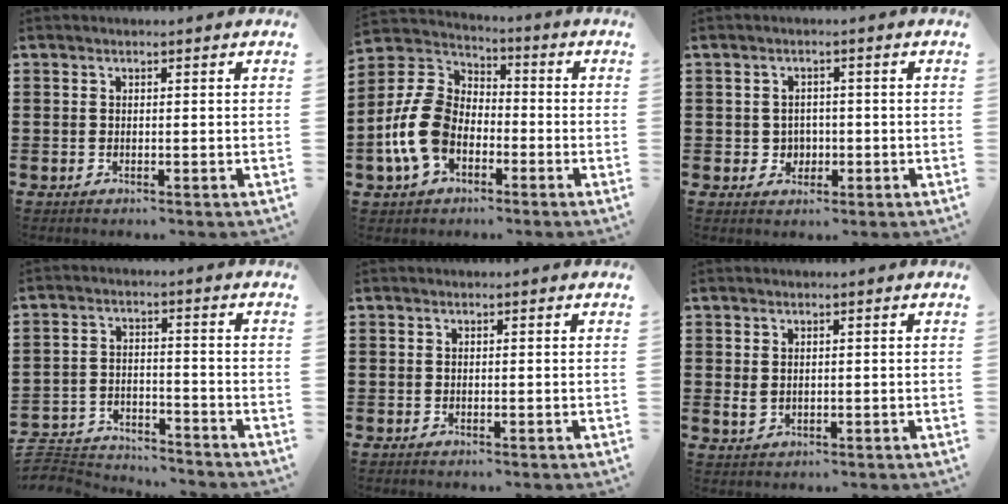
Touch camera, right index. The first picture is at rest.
{"total": 11.2, "force": [-3.4, 7.8, 7.3], "torque": [-0.204, 0.005, -0.071]}
{"total": 2.4, "force": [-0.4, 2.4, 0.4], "torque": [-0.017, 0.008, -0.012]}
{"total": 4.7, "force": [-4.6, 0.6, 0.3], "torque": [-0.026, -0.001, -0.099]}
{"total": 0.0}
{"total": 1.5, "force": [0.2, 1.2, 1.0], "torque": [-0.022, 0.002, 0.005]}